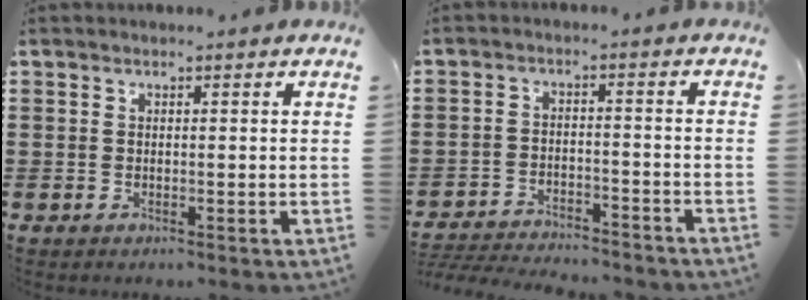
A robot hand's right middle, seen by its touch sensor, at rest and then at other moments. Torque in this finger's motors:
{"motor_torque": [1.72, -0.42, 0.53, 0.16]}